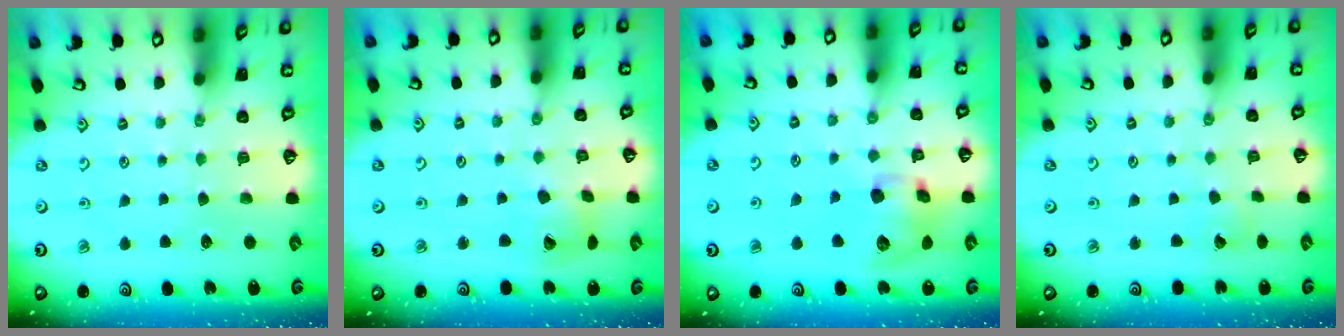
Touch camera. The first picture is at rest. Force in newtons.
{"total": 8.3, "press": 8.2, "slide": 1.2}
{"total": 13.6, "press": 13.4, "slide": 2.4}
{"total": 2.7, "press": 2.7, "slide": 0.3}